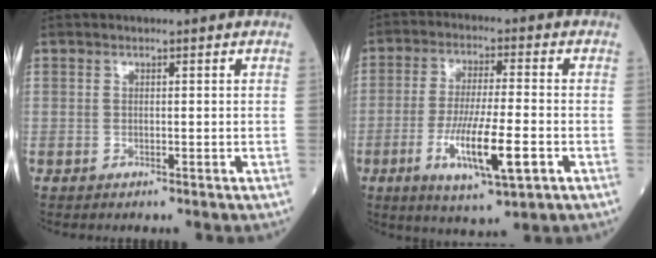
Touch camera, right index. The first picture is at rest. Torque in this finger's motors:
{"motor_torque": [0.39, -0.30, 0.32, 0.21]}